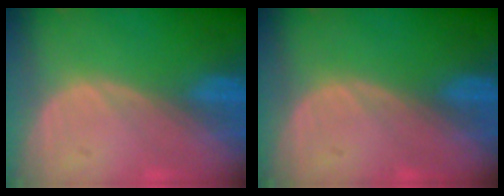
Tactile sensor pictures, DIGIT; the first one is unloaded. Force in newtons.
{"total": 0.0}